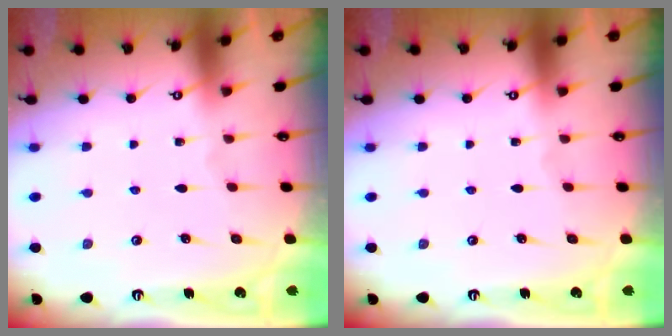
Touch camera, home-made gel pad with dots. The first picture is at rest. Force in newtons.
{"total": 0.0}